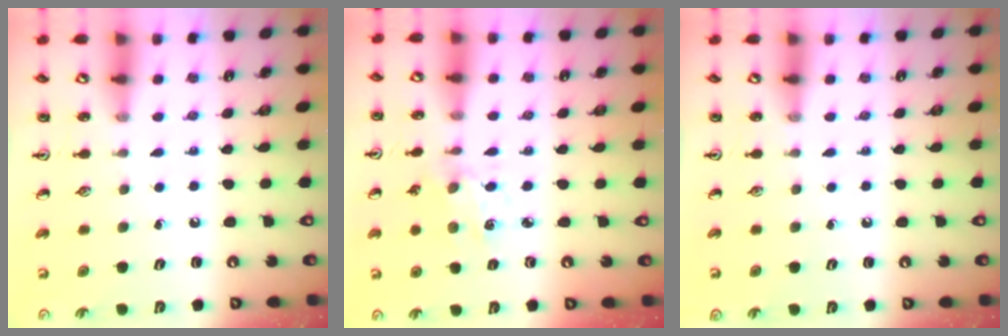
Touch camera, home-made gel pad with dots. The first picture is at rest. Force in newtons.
{"total": 1.5, "press": 1.4, "slide": 0.4}
{"total": 0.0}